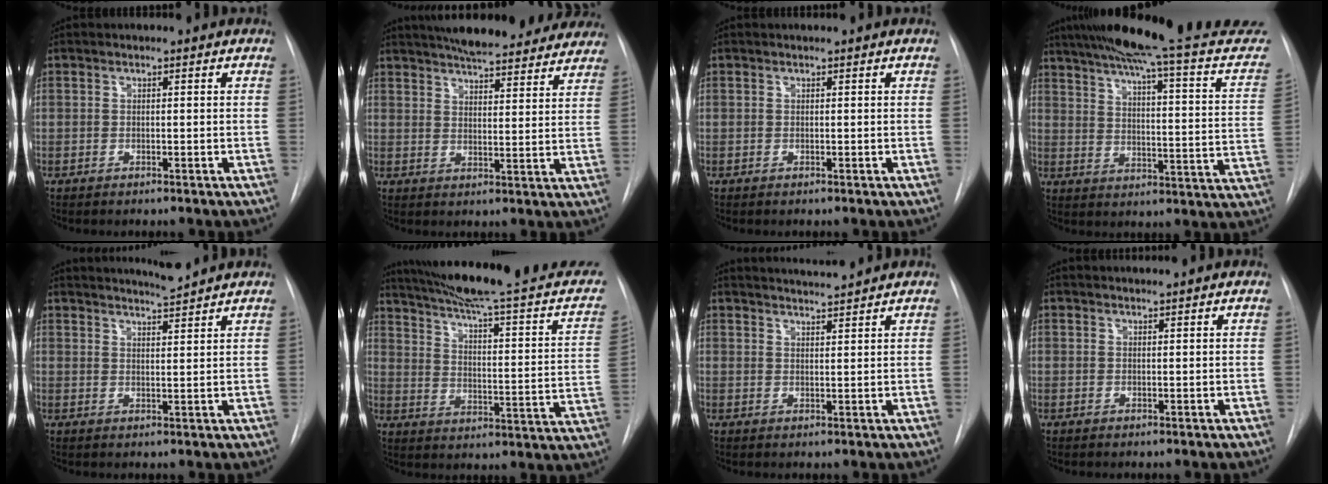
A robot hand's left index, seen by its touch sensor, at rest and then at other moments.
{"total": 21.8, "force": [19.0, 5.1, 9.5], "torque": [-0.149, -0.001, 0.235]}
{"total": 0.0}
{"total": 28.1, "force": [24.8, 1.2, 13.1], "torque": [-0.198, -0.071, 0.304]}
{"total": 4.1, "force": [3.9, -1.0, 0.8], "torque": [-0.017, -0.007, 0.061]}
{"total": 24.7, "force": [20.7, 1.7, 13.5], "torque": [-0.195, -0.037, 0.271]}
{"total": 3.8, "force": [3.6, -0.9, 0.7], "torque": [-0.013, 0.002, 0.058]}
{"total": 0.5, "force": [0.4, -0.3, 0.0], "torque": [0.000, 0.002, 0.014]}